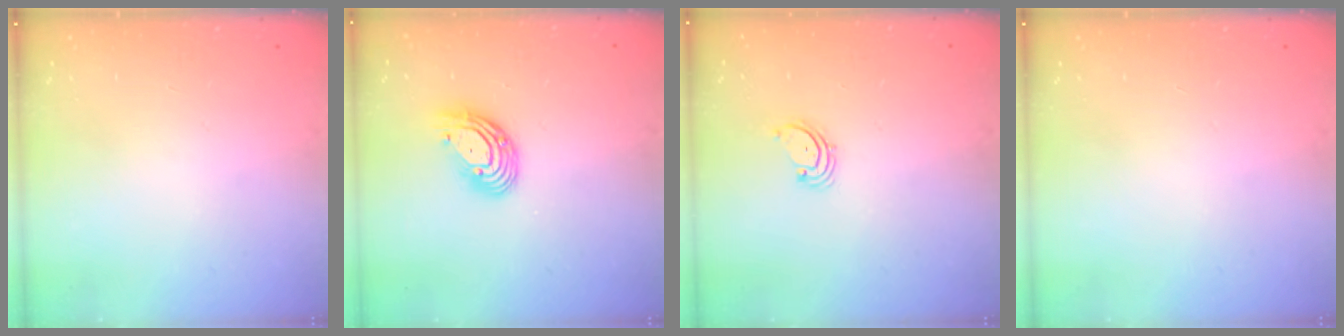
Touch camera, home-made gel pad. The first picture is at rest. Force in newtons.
{"total": 10.3, "press": 10.3, "slide": 1.0}
{"total": 1.7, "press": 1.6, "slide": 0.2}
{"total": 0.0}